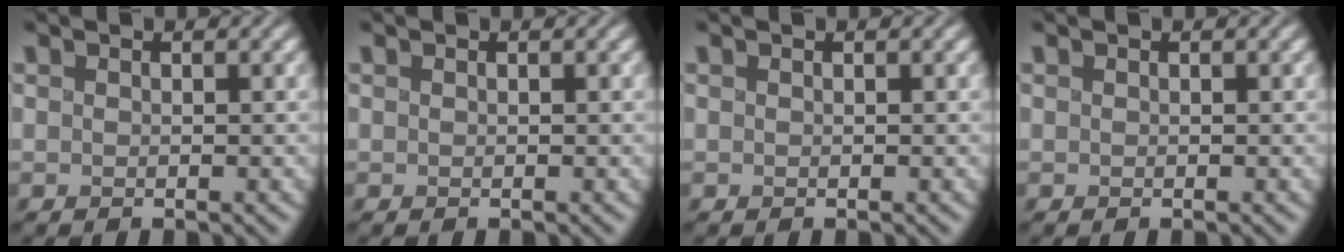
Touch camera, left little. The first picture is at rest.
{"total": 0.0}
{"total": 0.0}
{"total": 0.0}